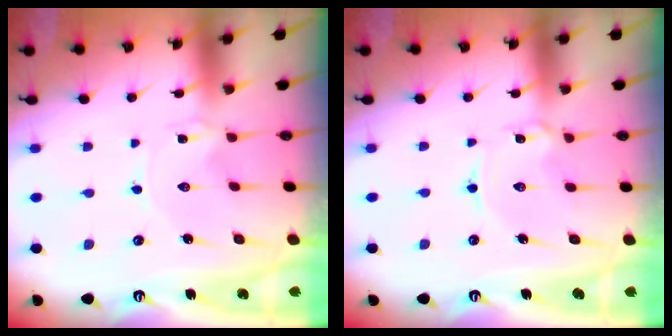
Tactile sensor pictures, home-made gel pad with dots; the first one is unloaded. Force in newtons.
{"total": 2.1, "press": 2.1, "slide": 0.4}